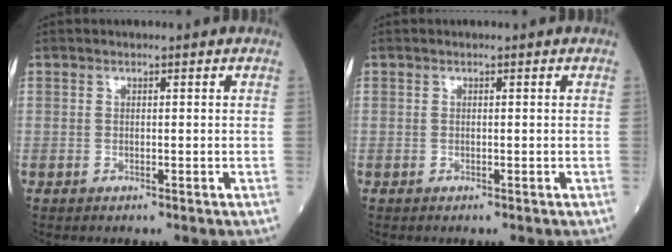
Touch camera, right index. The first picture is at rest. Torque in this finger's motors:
{"motor_torque": [0.00, 0.00, 0.00, 0.00]}